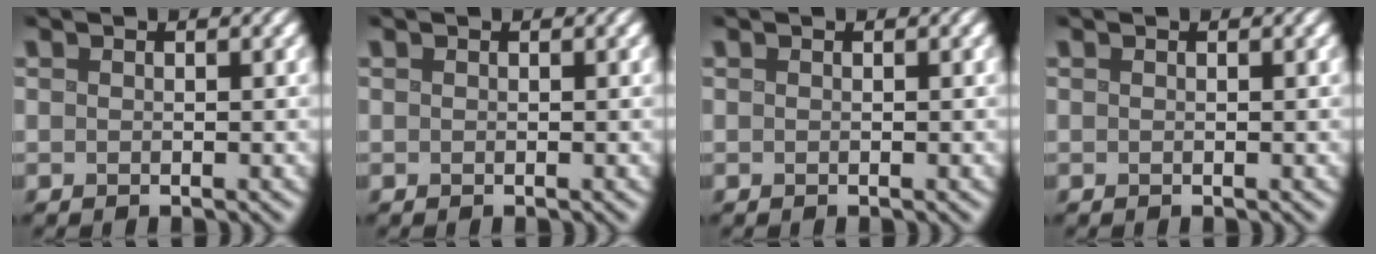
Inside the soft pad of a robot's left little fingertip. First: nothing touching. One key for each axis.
{"total": 0.0}
{"total": 0.0}
{"total": 0.0}